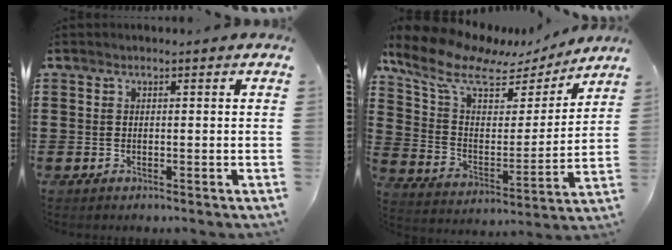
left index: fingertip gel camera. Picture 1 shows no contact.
{"total": 10.1, "force": [7.3, 4.3, 5.5], "torque": [-0.150, -0.038, 0.123]}